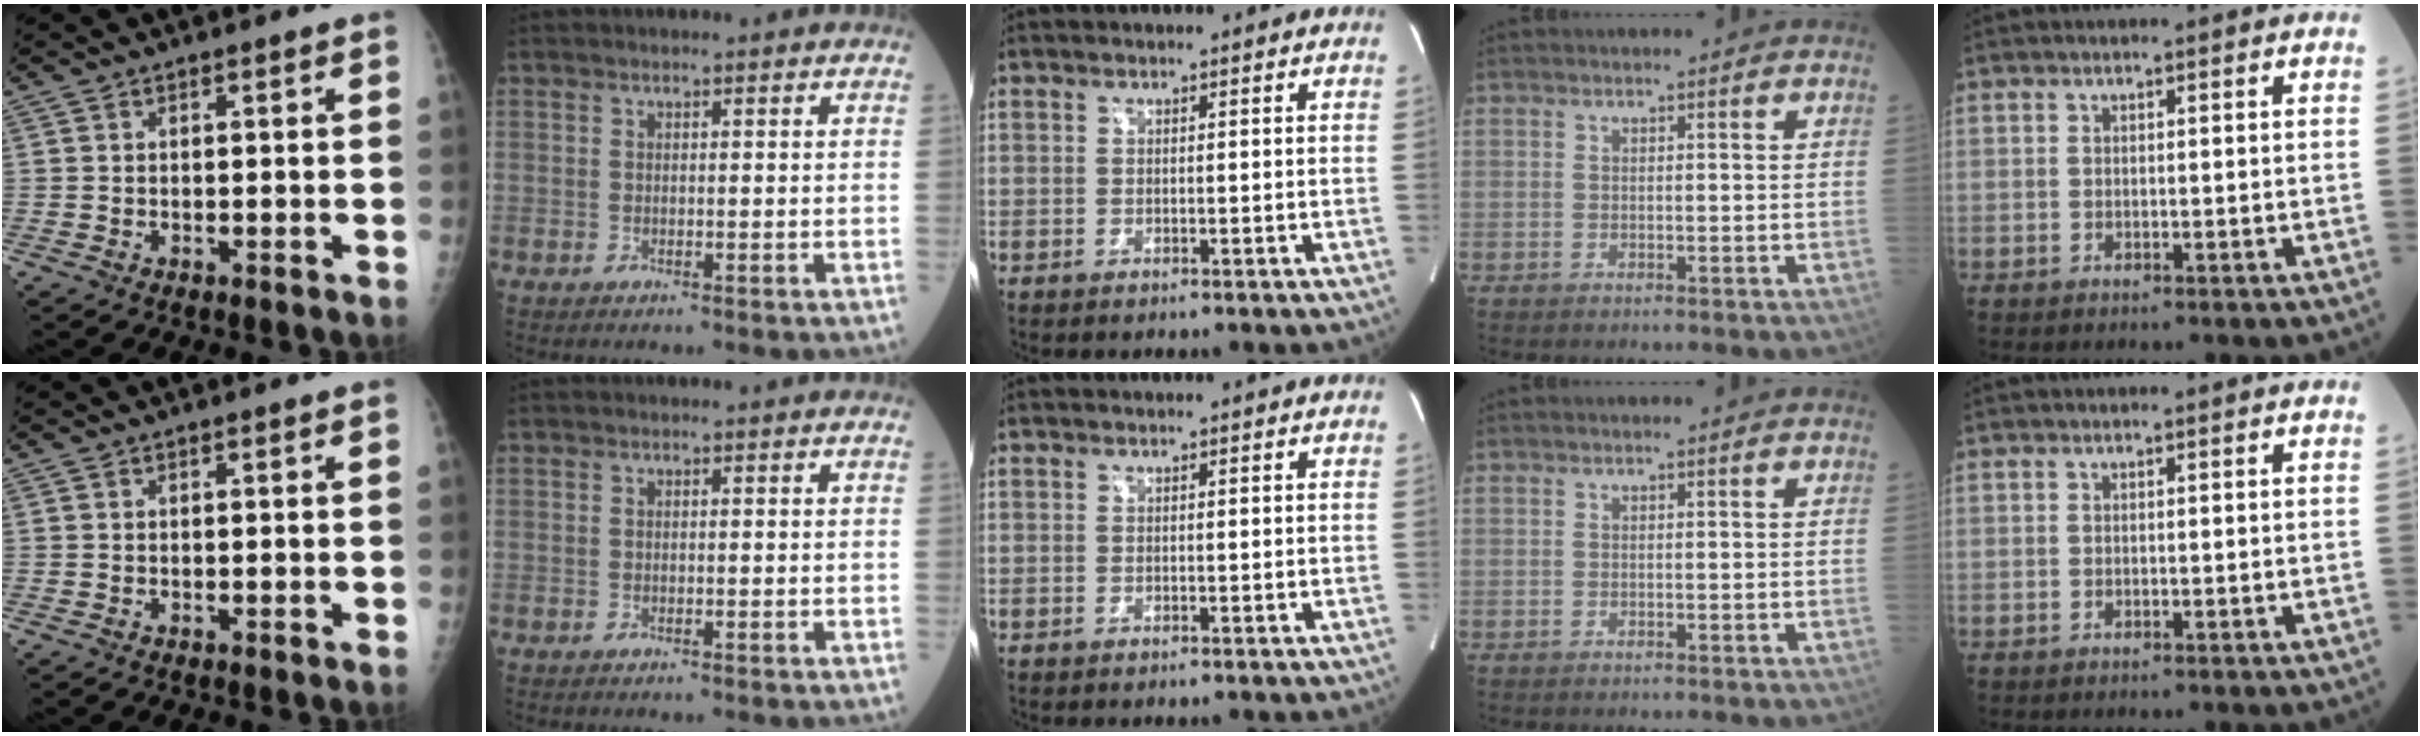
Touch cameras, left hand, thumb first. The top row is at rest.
{}